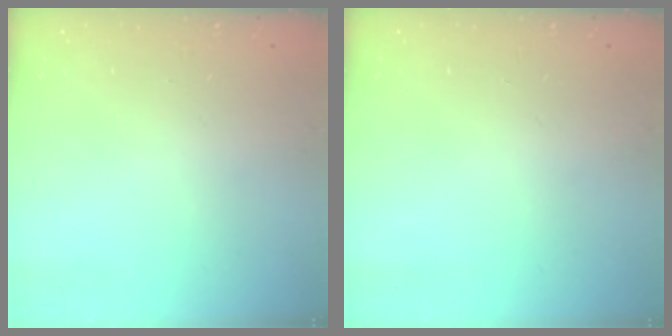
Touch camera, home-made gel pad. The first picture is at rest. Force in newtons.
{"total": 0.0}